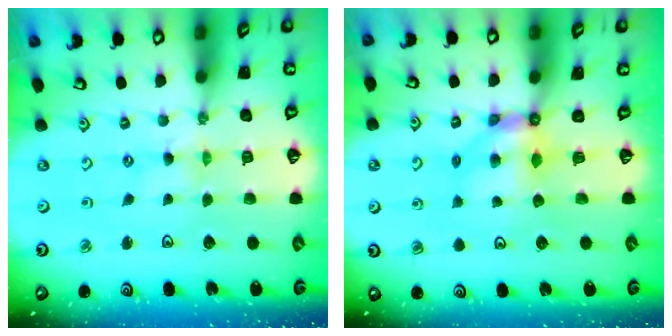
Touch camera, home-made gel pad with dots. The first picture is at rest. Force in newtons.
{"total": 5.9, "press": 5.9, "slide": 0.4}